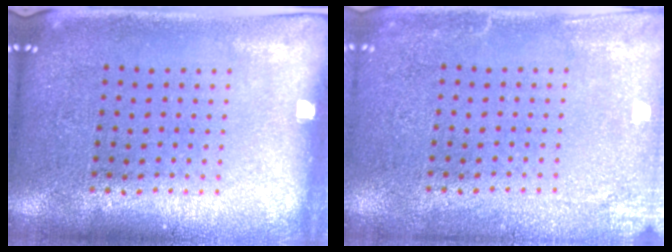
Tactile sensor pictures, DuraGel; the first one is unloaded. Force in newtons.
{"total": 2.3, "press": 2.3, "slide": 0.3}